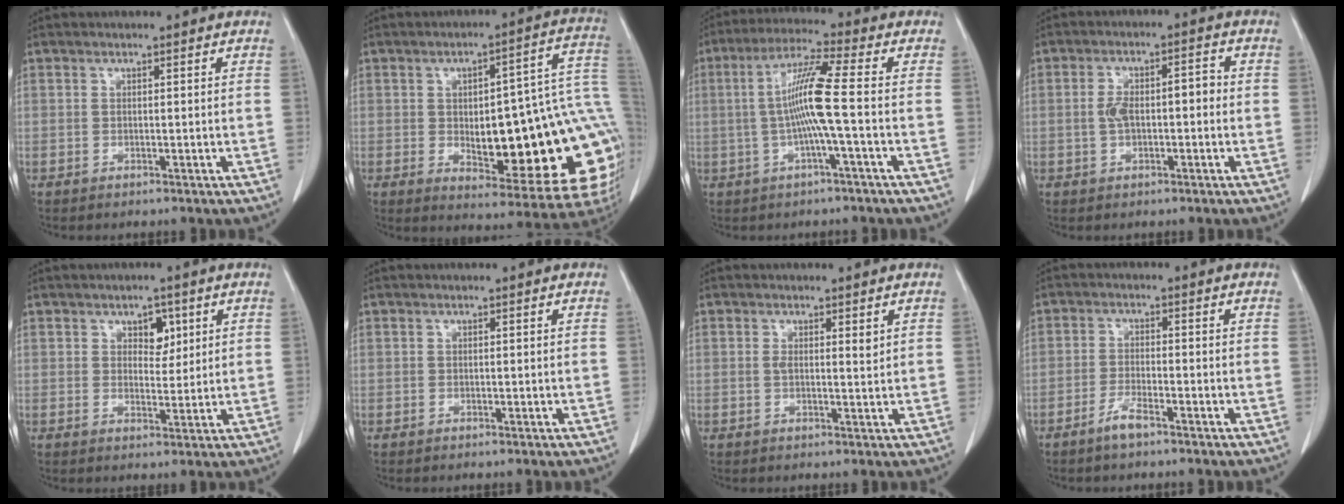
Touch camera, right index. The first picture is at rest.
{"total": 24.2, "force": [-3.0, 7.1, 22.9], "torque": [-0.209, 0.031, -0.015]}
{"total": 8.6, "force": [-0.7, -1.0, 8.6], "torque": [-0.168, 0.012, -0.014]}
{"total": 5.7, "force": [-0.4, 2.4, 5.1], "torque": [-0.102, 0.029, -0.007]}
{"total": 3.4, "force": [1.6, 2.1, 2.1], "torque": [-0.023, 0.002, 0.024]}
{"total": 0.0}
{"total": 1.9, "force": [0.7, 0.5, 1.7], "torque": [-0.031, -0.002, 0.012]}
{"total": 3.1, "force": [-2.3, 0.4, 2.1], "torque": [-0.046, 0.000, -0.042]}